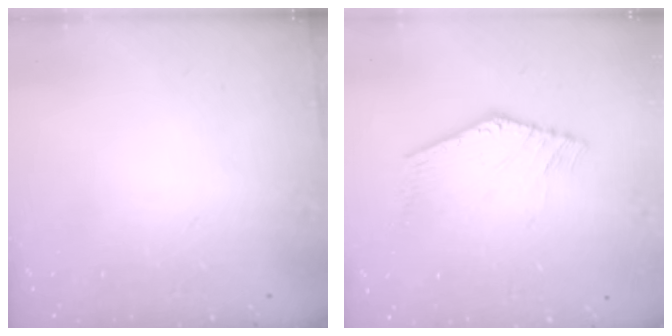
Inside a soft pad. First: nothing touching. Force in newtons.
{"total": 2.2, "press": 2.2, "slide": 0.4}